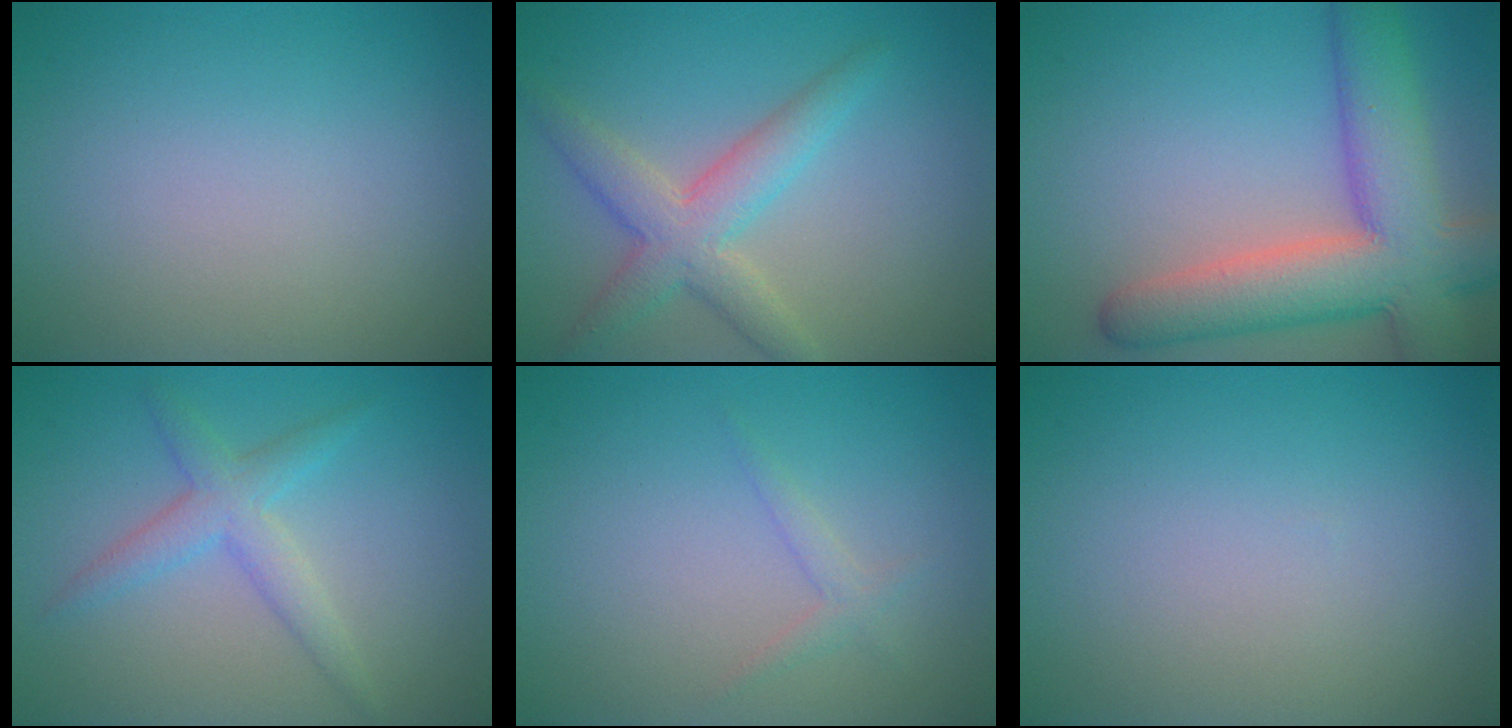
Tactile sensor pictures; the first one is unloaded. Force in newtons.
{"total": 4.4, "press": 4.4, "slide": 0.2}
{"total": 9.7, "press": 9.7, "slide": 0.6}
{"total": 2.9, "press": 2.9, "slide": 0.1}
{"total": 1.1, "press": 1.1, "slide": 0.1}
{"total": 0.0}